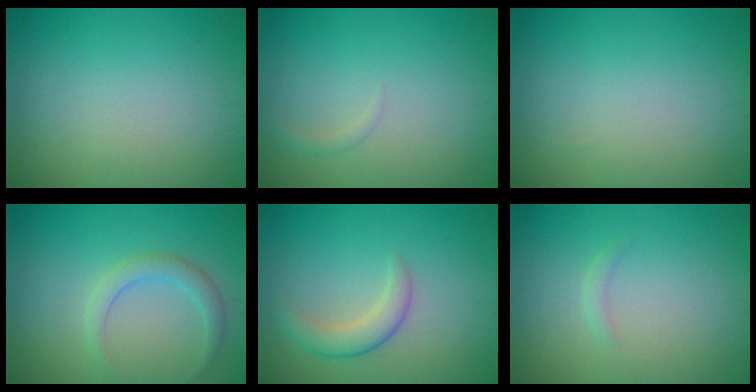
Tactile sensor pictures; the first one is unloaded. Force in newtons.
{"total": 0.7, "press": 0.7, "slide": 0.1}
{"total": 0.0}
{"total": 2.0, "press": 2.0, "slide": 0.2}
{"total": 2.6, "press": 2.6, "slide": 0.1}
{"total": 0.6, "press": 0.6, "slide": 0.1}